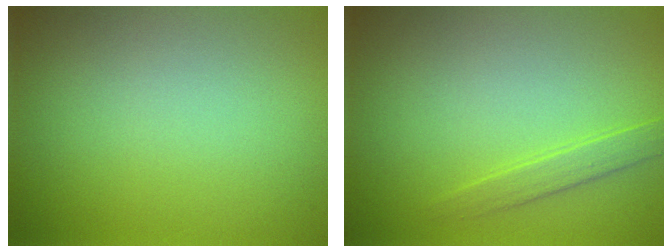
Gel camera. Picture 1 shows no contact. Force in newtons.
{"total": 1.3, "press": 1.3, "slide": 0.1}